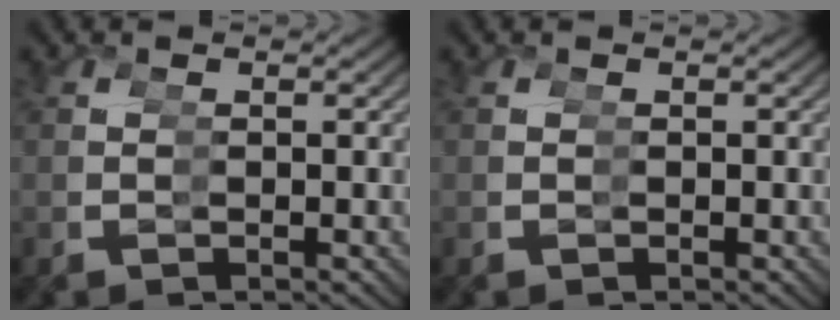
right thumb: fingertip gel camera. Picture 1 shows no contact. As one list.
[{"total": 0.0}]